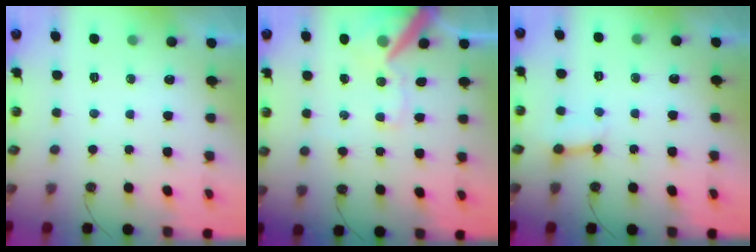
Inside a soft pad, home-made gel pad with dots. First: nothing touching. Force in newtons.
{"total": 11.7, "press": 11.6, "slide": 1.8}
{"total": 3.6, "press": 3.6, "slide": 0.1}